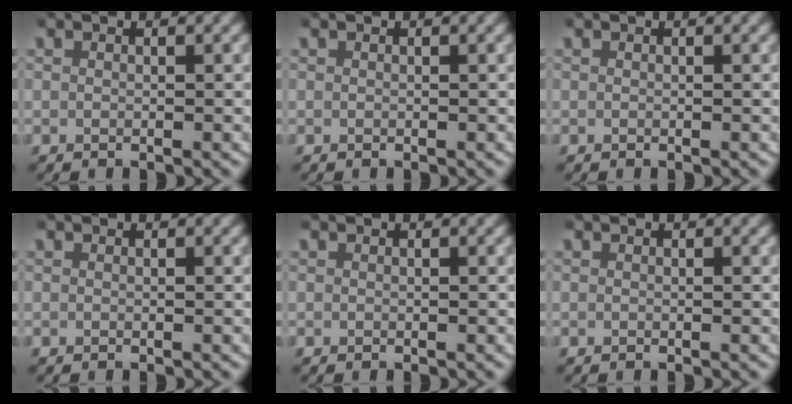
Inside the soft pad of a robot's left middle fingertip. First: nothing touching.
{"total": 0.0}
{"total": 0.0}
{"total": 0.0}
{"total": 0.0}
{"total": 0.0}